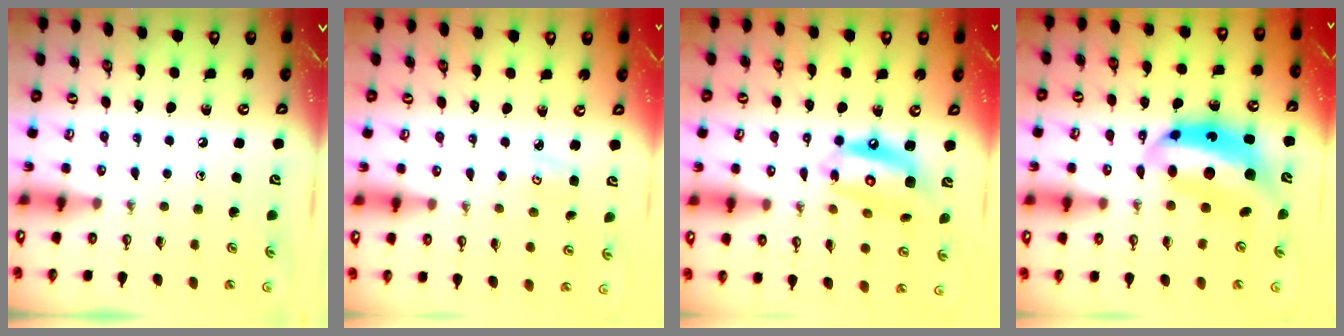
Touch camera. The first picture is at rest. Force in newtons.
{"total": 2.9, "press": 2.9, "slide": 0.4}
{"total": 13.0, "press": 12.9, "slide": 1.8}
{"total": 13.4, "press": 13.3, "slide": 1.3}